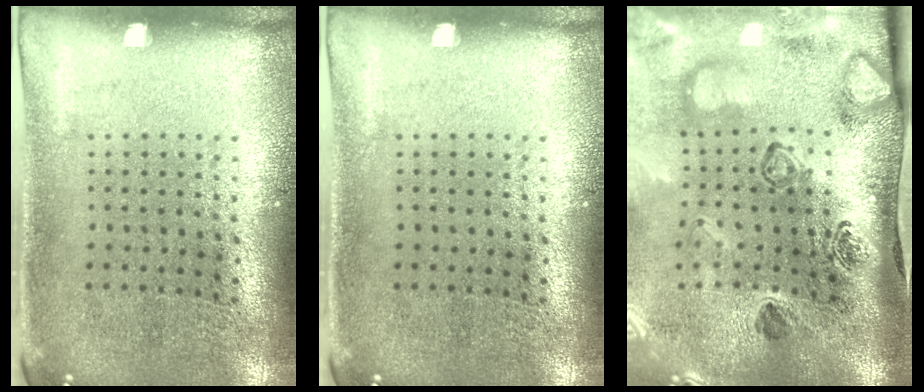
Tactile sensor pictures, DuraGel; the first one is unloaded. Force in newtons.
{"total": 0.0}
{"total": 3.6, "press": 2.7, "slide": 2.4}